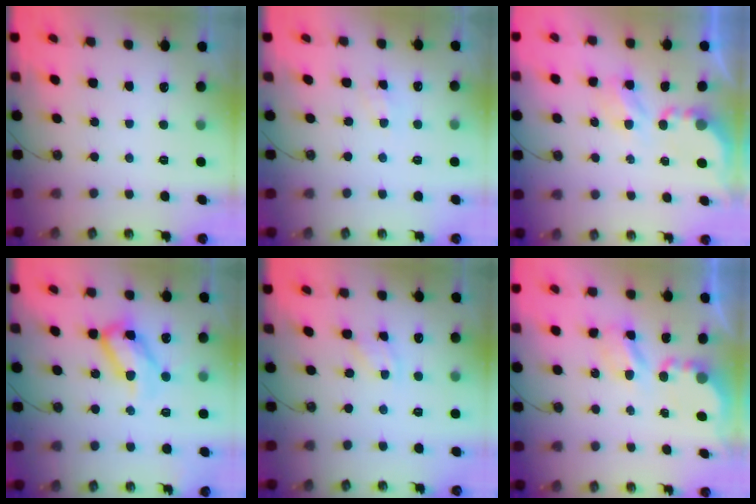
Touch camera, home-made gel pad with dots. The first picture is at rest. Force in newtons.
{"total": 4.2, "press": 4.1, "slide": 0.6}
{"total": 4.0, "press": 4.0, "slide": 0.1}
{"total": 15.1, "press": 15.0, "slide": 1.7}
{"total": 2.9, "press": 2.9, "slide": 0.3}
{"total": 5.6, "press": 5.6, "slide": 0.3}